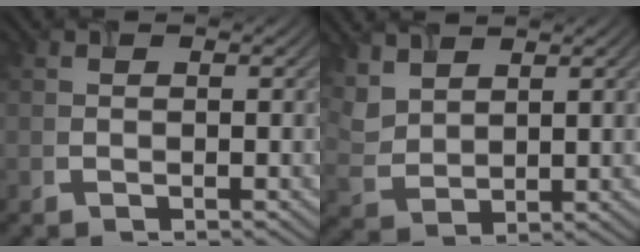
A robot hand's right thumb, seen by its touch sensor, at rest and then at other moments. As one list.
[{"total": 3.9, "force": [3.3, 1.6, 1.3], "torque": [-0.051, -0.001, 0.082]}]